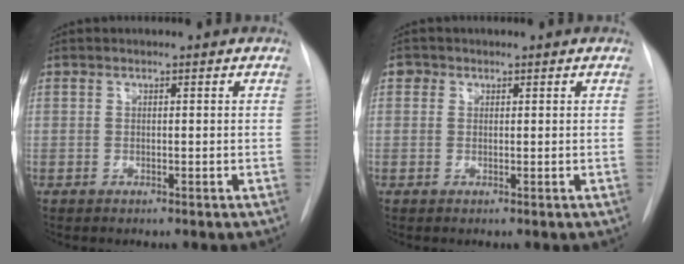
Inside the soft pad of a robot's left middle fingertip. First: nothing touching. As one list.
[{"total": 1.2, "force": [0.5, 1.1, 0.2], "torque": [0.006, 0.005, 0.003]}]